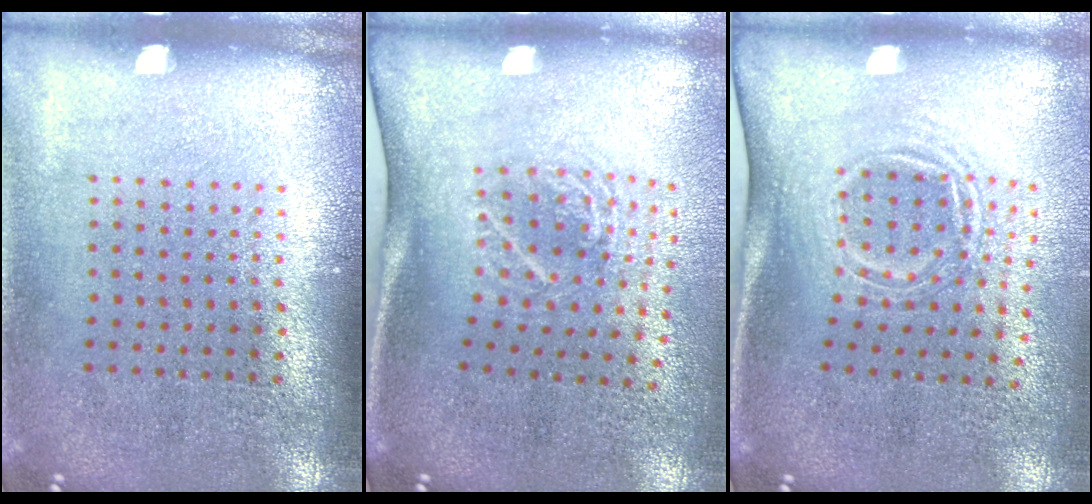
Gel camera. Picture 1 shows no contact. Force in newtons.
{"total": 1.8, "press": 1.3, "slide": 1.3}
{"total": 1.7, "press": 1.2, "slide": 1.2}